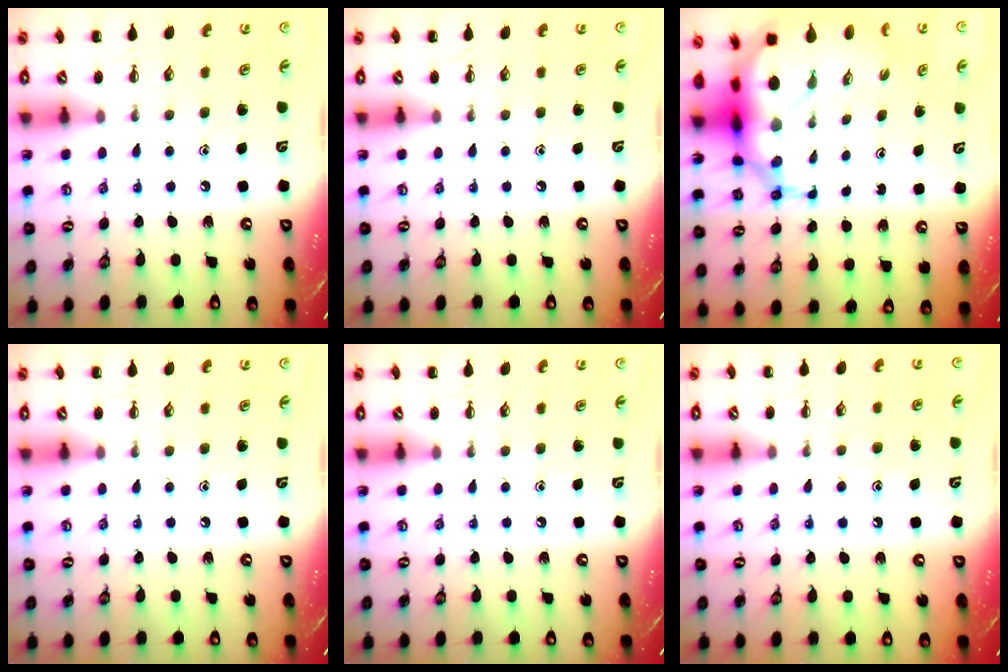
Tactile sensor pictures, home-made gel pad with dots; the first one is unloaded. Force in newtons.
{"total": 0.0}
{"total": 13.0, "press": 12.6, "slide": 3.4}
{"total": 0.0}
{"total": 0.0}
{"total": 8.4, "press": 8.3, "slide": 1.2}